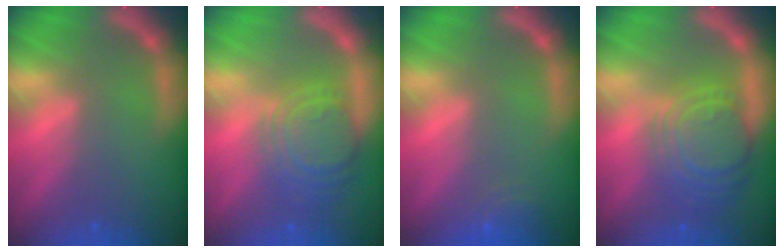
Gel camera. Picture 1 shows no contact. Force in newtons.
{"total": 7.6}
{"total": 2.5}
{"total": 9.1}